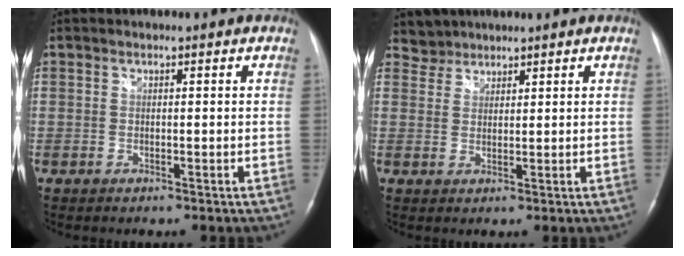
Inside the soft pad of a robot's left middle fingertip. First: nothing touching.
{"total": 2.8, "force": [2.4, 1.1, -0.8], "torque": [0.017, 0.008, 0.044]}